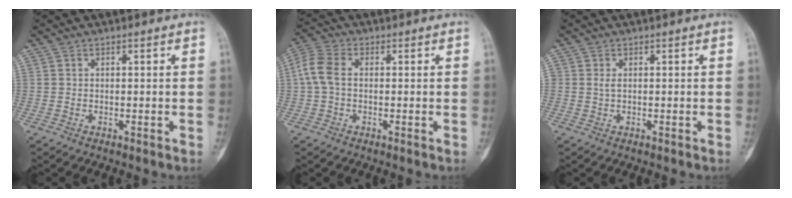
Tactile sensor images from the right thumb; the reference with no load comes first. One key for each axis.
{"total": 5.4, "fx": 0.1, "fy": 3.5, "fz": 4.1, "tx": -0.100, "ty": 0.018, "tz": -0.006}
{"total": 0.9, "fx": 0.2, "fy": 0.5, "fz": 0.7, "tx": -0.016, "ty": 0.000, "tz": 0.005}